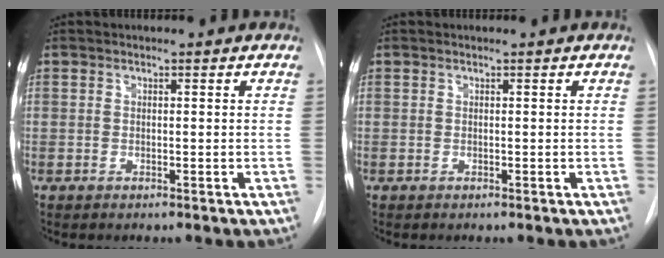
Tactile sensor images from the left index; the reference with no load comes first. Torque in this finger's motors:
{"motor_torque": [-0.03, 0.03, 0.03, 0.00]}